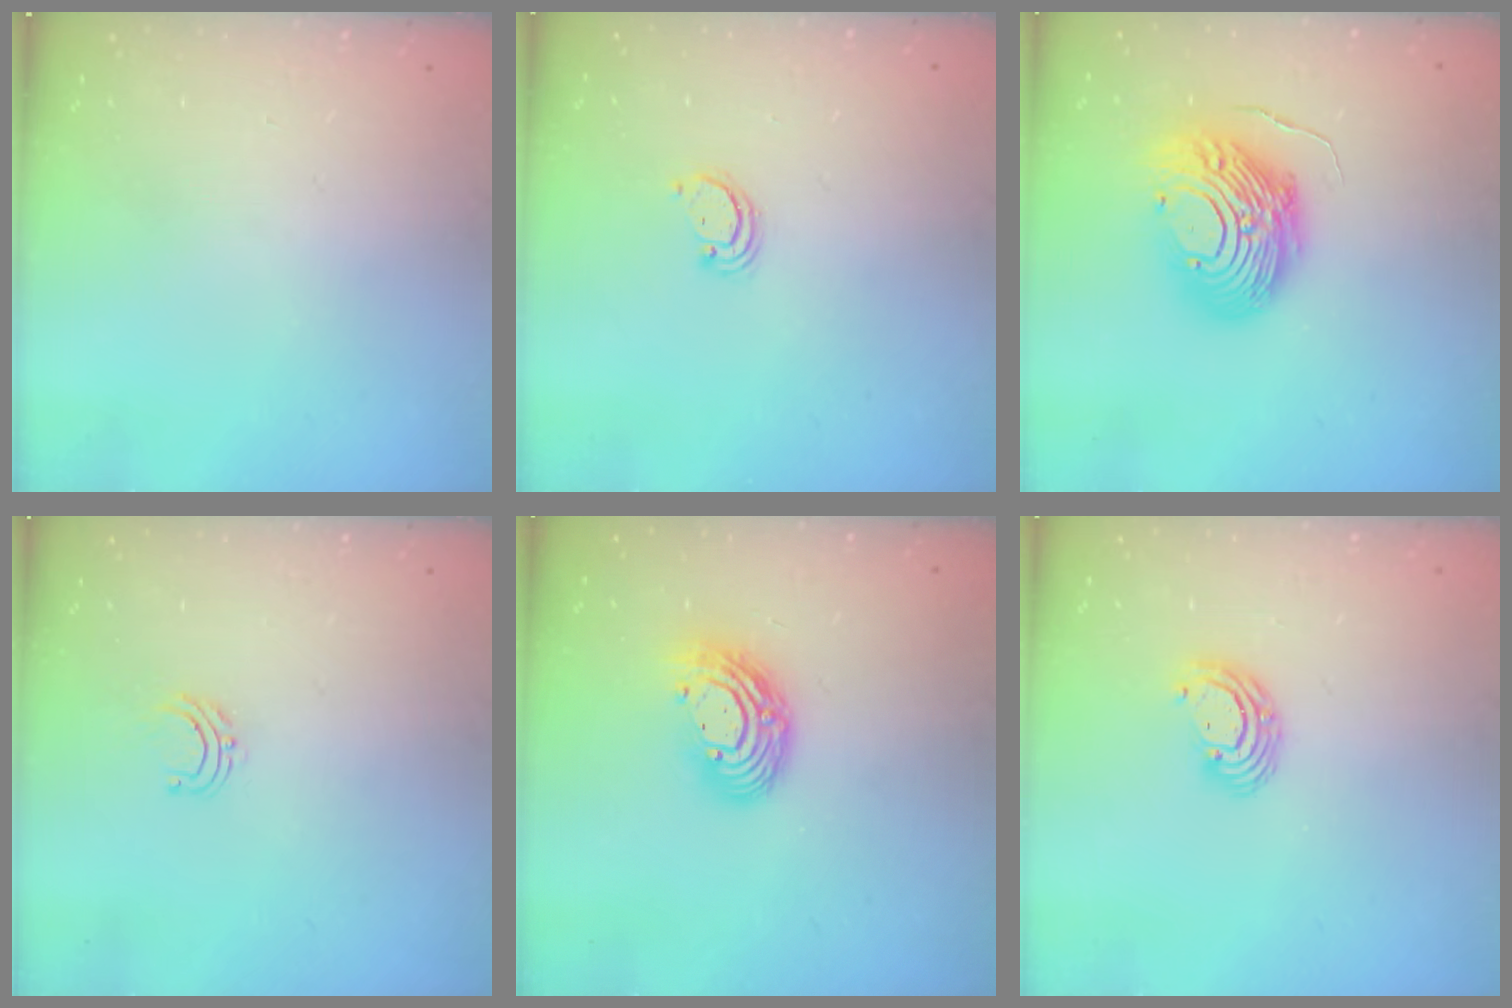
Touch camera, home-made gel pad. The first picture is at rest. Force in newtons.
{"total": 2.4, "press": 2.4, "slide": 0.2}
{"total": 14.6, "press": 14.6, "slide": 1.5}
{"total": 4.3, "press": 4.3, "slide": 0.3}
{"total": 11.7, "press": 11.7, "slide": 0.9}
{"total": 6.2, "press": 6.2, "slide": 0.5}